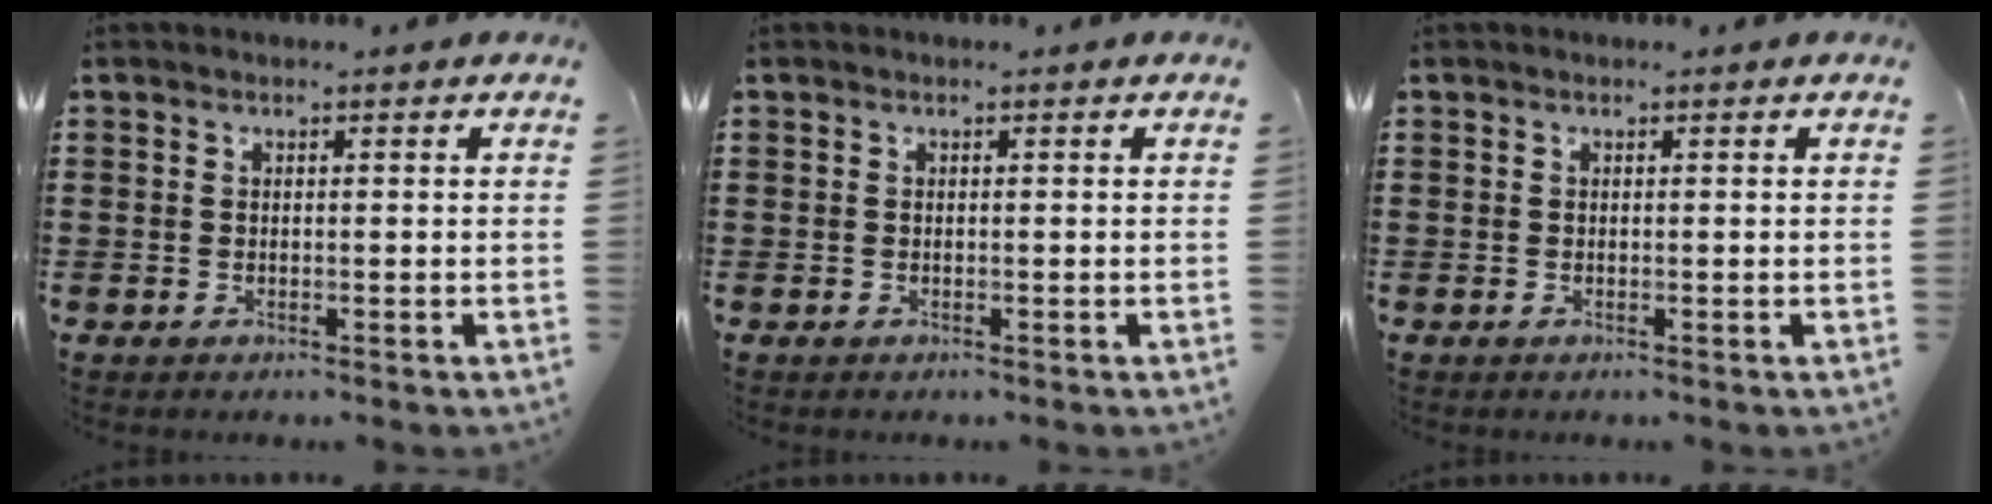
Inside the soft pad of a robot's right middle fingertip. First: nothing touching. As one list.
[{"total": 0.0}, {"total": 0.0}]